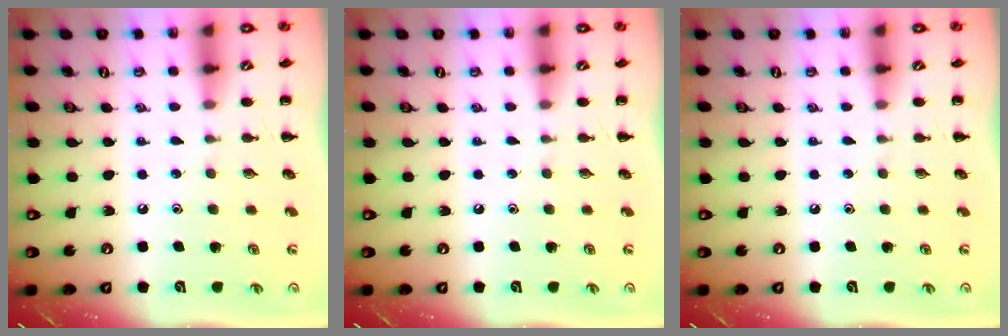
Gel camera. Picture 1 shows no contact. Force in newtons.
{"total": 0.0}
{"total": 0.0}